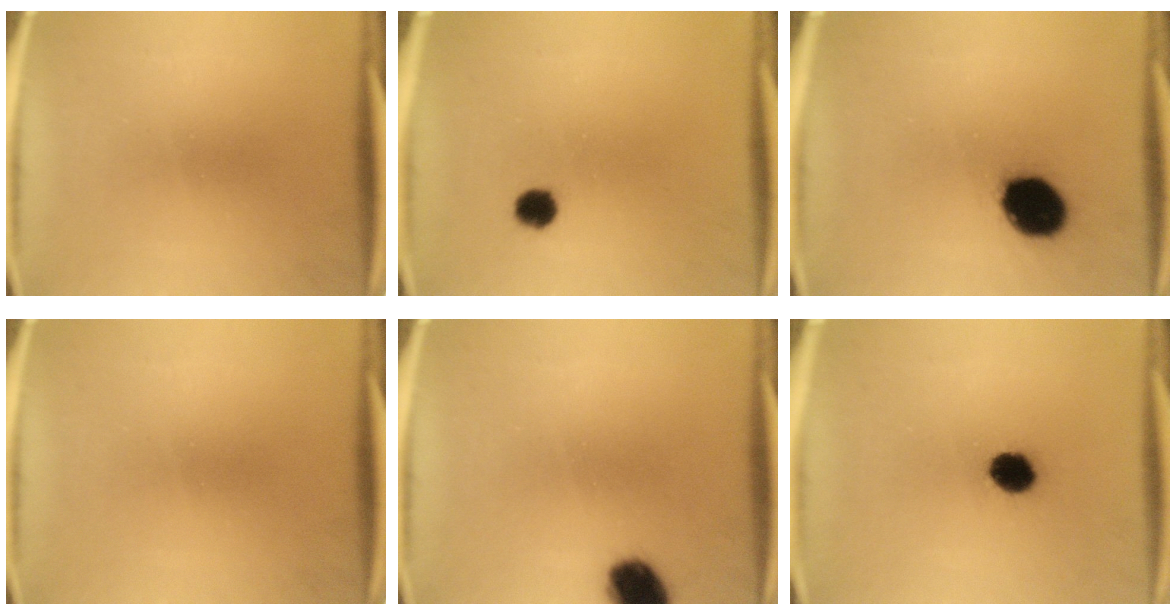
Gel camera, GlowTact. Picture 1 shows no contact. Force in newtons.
{"total": 3.2}
{"total": 14.0}
{"total": 0.0}
{"total": 9.3}
{"total": 6.0}